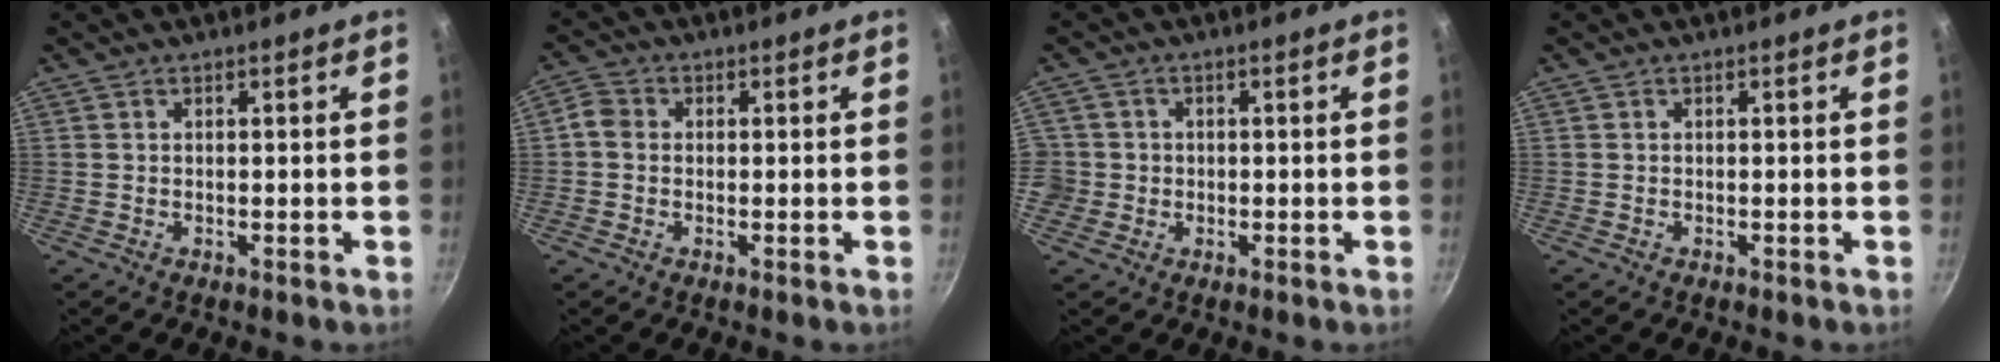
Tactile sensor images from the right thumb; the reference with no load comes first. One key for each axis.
{"total": 3.1, "fx": -0.3, "fy": 2.7, "fz": 1.4, "tx": -0.024, "ty": 0.010, "tz": -0.018}
{"total": 3.7, "fx": -0.6, "fy": 3.6, "fz": 0.6, "tx": 0.006, "ty": 0.015, "tz": -0.011}
{"total": 0.0}